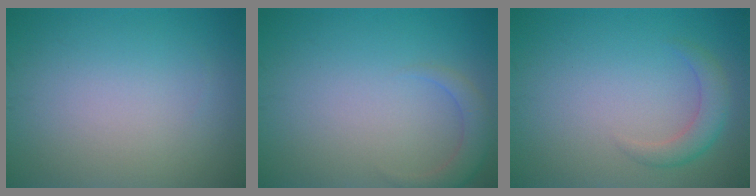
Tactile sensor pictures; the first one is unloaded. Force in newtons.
{"total": 2.1, "press": 2.1, "slide": 0.3}
{"total": 2.4, "press": 2.4, "slide": 0.1}